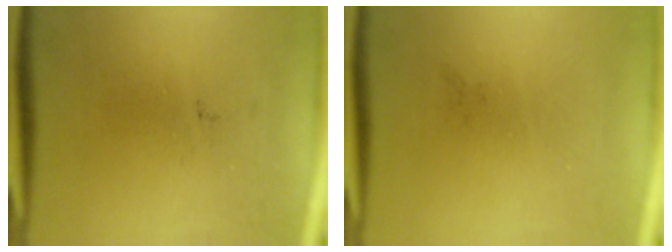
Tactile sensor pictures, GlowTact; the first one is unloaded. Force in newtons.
{"total": 0.0}